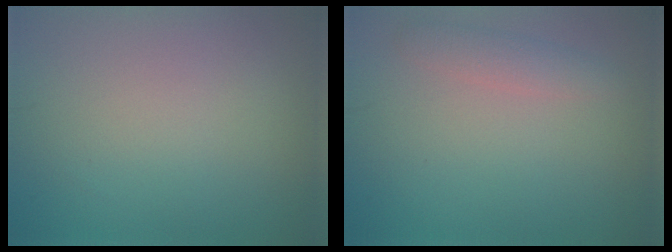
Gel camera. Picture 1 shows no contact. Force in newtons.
{"total": 1.7, "press": 1.7, "slide": 0.0}